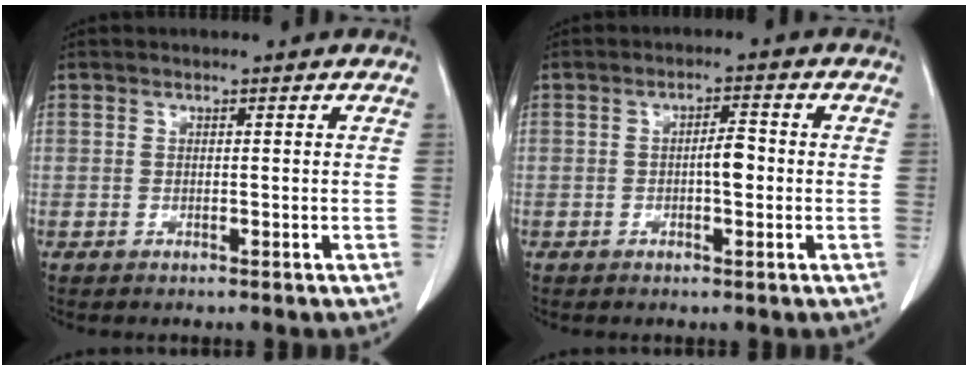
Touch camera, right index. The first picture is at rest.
{"total": 3.1, "force": [-0.4, 0.8, 3.0], "torque": [-0.047, 0.004, -0.006]}